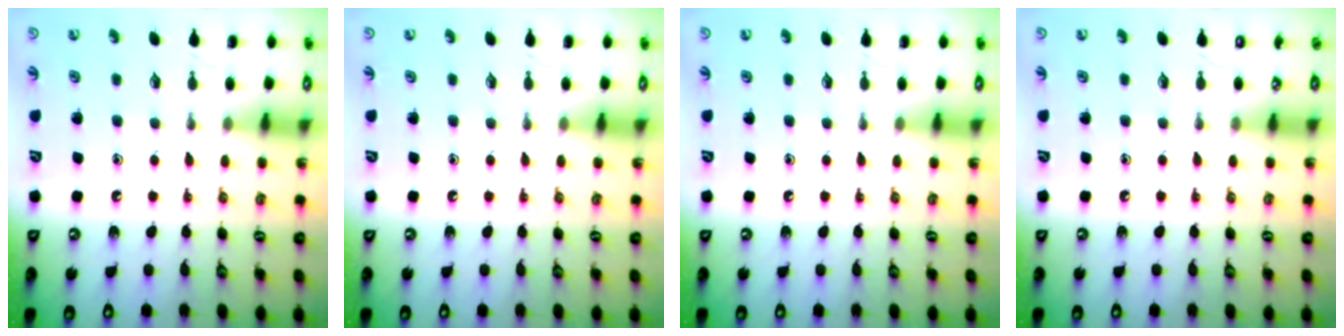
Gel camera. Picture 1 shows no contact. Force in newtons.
{"total": 0.0}
{"total": 0.0}
{"total": 0.0}